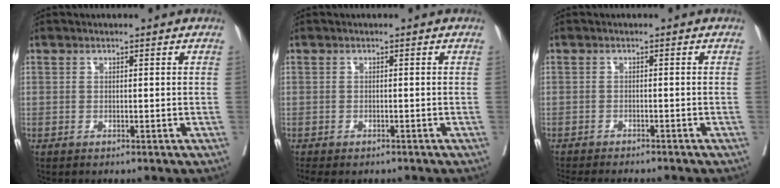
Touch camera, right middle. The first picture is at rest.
{"total": 4.1, "force": [-3.4, 1.8, 1.6], "torque": [-0.022, -0.007, -0.046]}
{"total": 10.7, "force": [-9.7, 1.6, 4.4], "torque": [-0.060, -0.019, -0.127]}